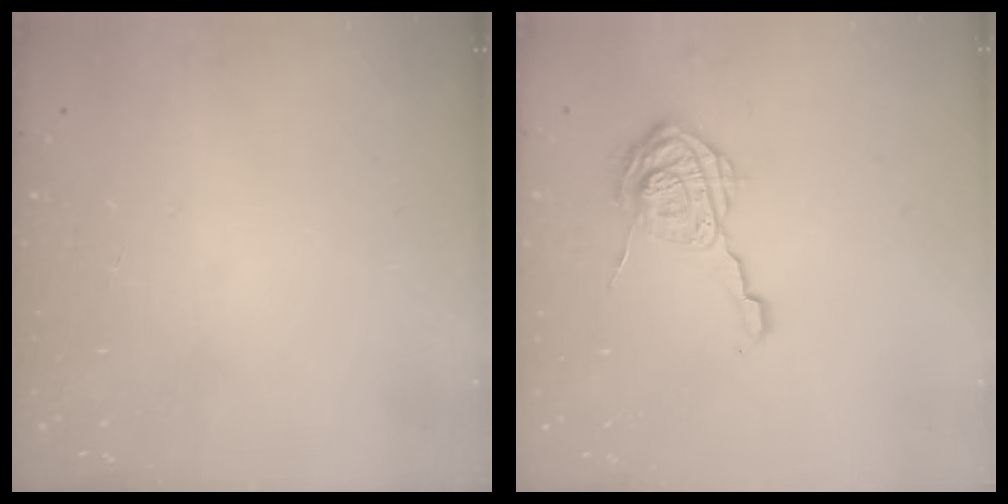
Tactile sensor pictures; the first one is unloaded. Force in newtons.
{"total": 12.1, "press": 12.1, "slide": 0.7}